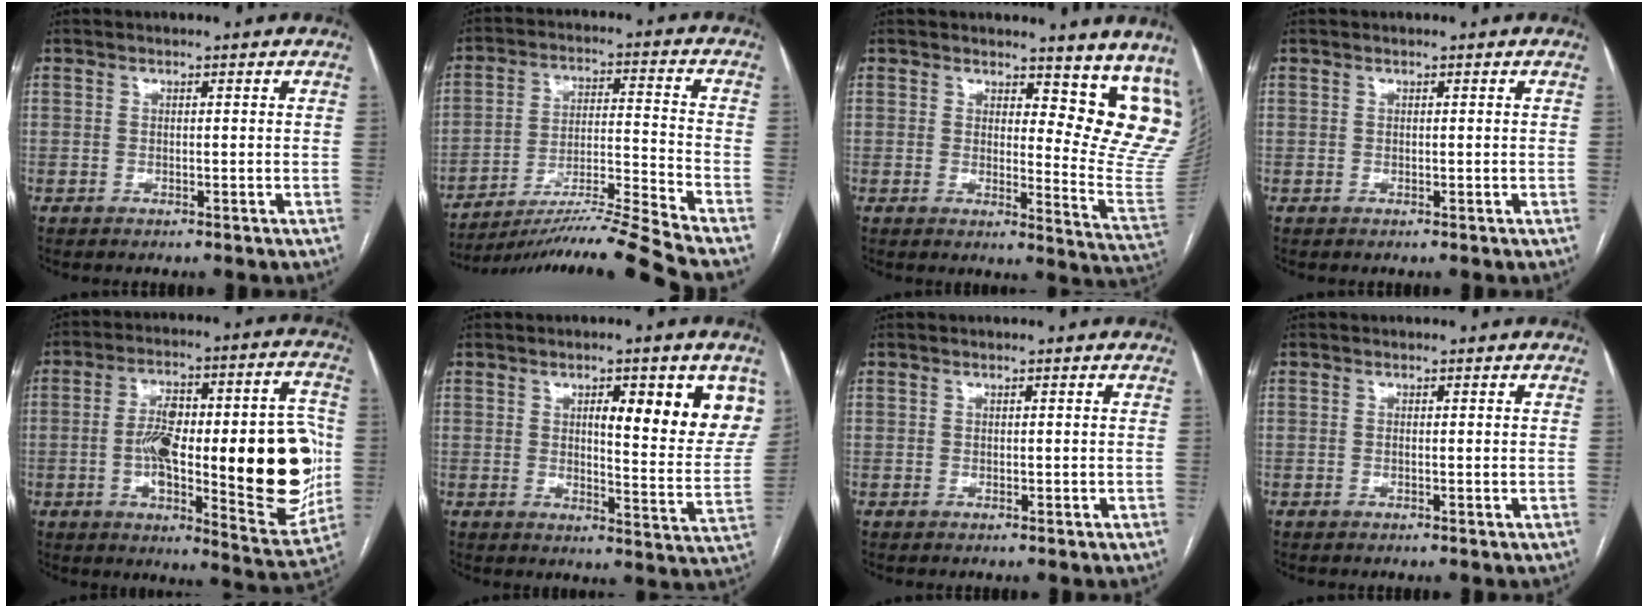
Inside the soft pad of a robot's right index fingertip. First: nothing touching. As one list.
[{"total": 17.1, "force": [-15.5, -4.1, 6.0], "torque": [-0.099, -0.005, -0.255]}, {"total": 12.5, "force": [10.5, 3.6, 5.8], "torque": [-0.040, -0.059, 0.095]}, {"total": 0.0}, {"total": 26.5, "force": [-1.8, 7.5, 25.3], "torque": [-0.307, 0.021, -0.012]}, {"total": 13.7, "force": [5.5, 2.7, 12.3], "torque": [-0.145, -0.011, 0.071]}, {"total": 0.0}, {"total": 0.8, "force": [0.0, 0.2, 0.8], "torque": [-0.013, -0.001, 0.001]}]